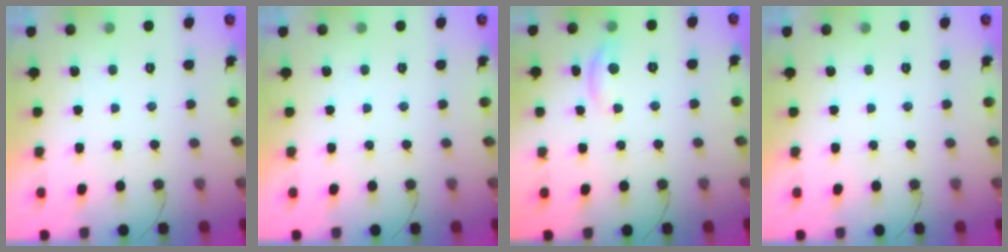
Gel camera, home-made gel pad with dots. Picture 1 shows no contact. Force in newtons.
{"total": 0.0}
{"total": 5.8, "press": 5.8, "slide": 0.3}
{"total": 0.0}